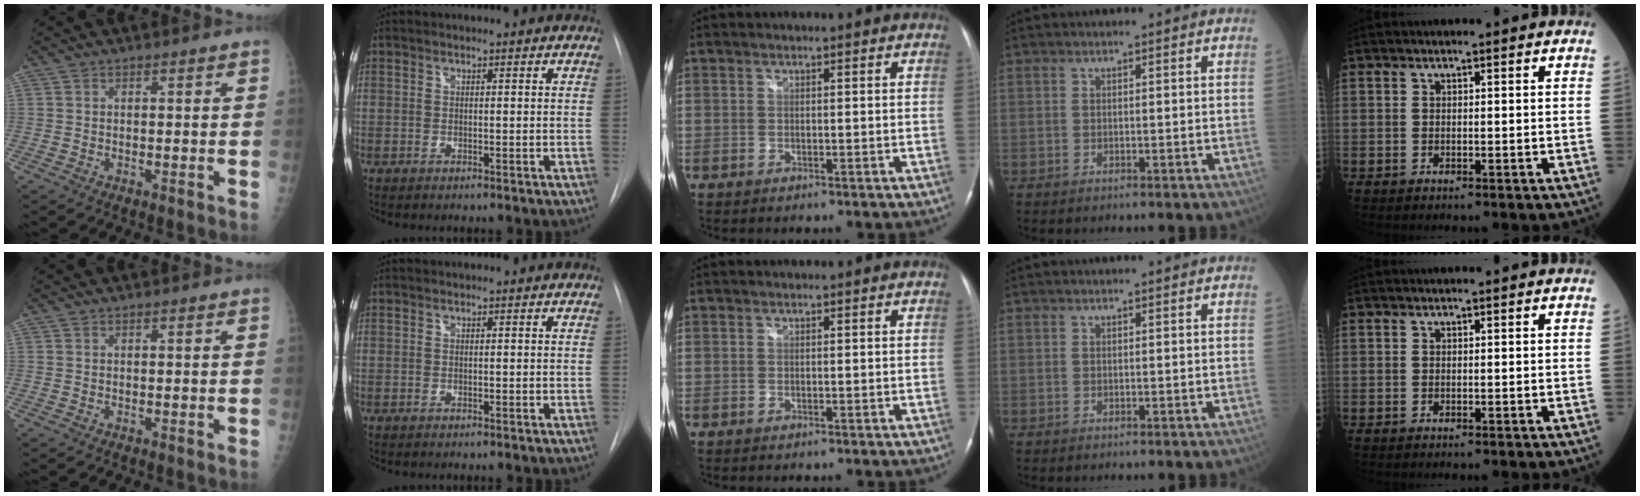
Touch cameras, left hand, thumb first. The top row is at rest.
{}